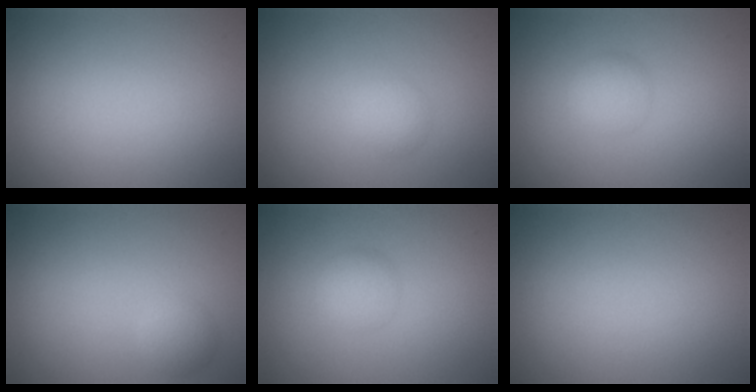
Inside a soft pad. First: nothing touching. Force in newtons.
{"total": 1.5, "press": 1.4, "slide": 0.1}
{"total": 1.8, "press": 1.8, "slide": 0.1}
{"total": 1.5, "press": 1.5, "slide": 0.1}
{"total": 1.8, "press": 1.8, "slide": 0.1}
{"total": 0.0}